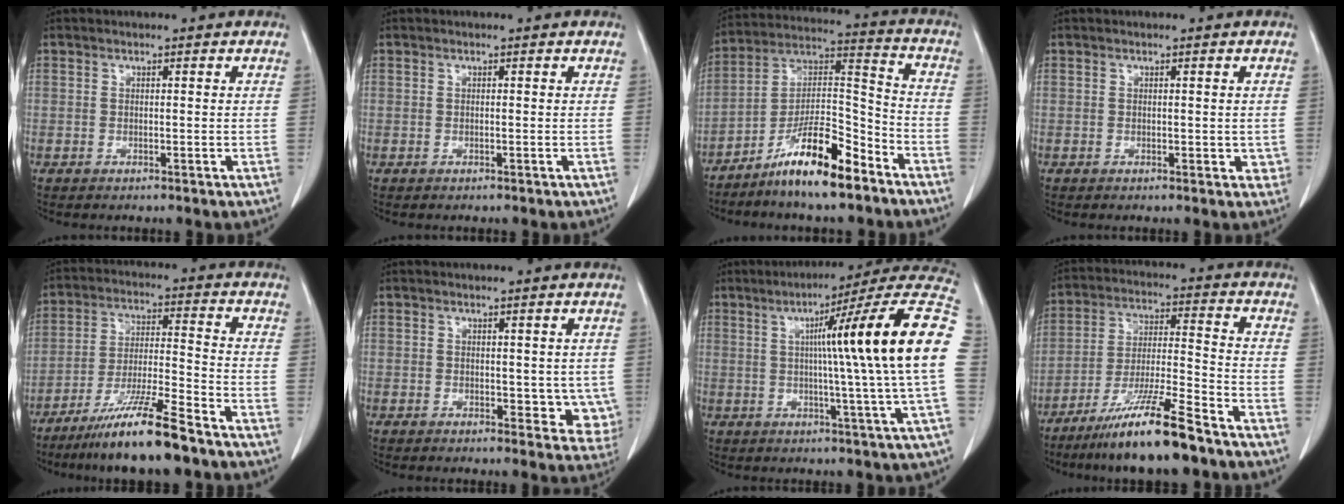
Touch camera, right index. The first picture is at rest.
{"total": 0.0}
{"total": 13.6, "force": [-9.5, 2.2, 9.4], "torque": [-0.171, 0.011, -0.169]}
{"total": 2.1, "force": [0.0, 1.2, 1.7], "torque": [-0.014, -0.001, 0.002]}
{"total": 12.0, "force": [-8.8, -0.2, 8.1], "torque": [-0.151, -0.030, -0.161]}
{"total": 5.3, "force": [0.3, 3.1, 4.2], "torque": [-0.025, -0.007, 0.006]}
{"total": 20.9, "force": [2.2, -2.4, 20.7], "torque": [-0.237, 0.022, 0.016]}
{"total": 13.1, "force": [-9.5, 0.0, 9.0], "torque": [-0.168, -0.028, -0.173]}